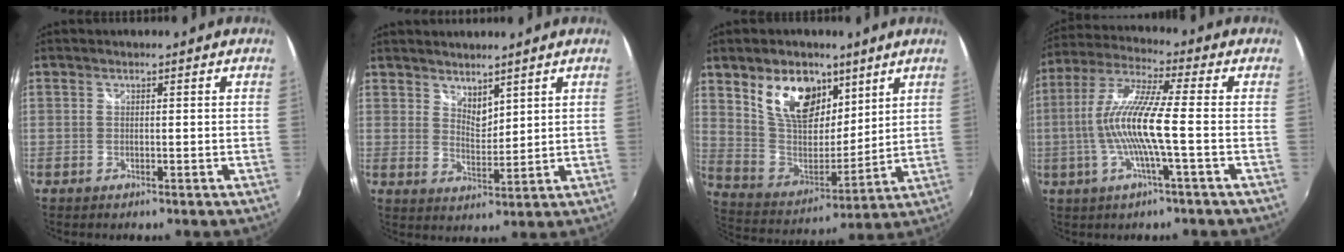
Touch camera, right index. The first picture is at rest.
{"total": 4.2, "force": [3.6, 1.6, 1.5], "torque": [-0.017, -0.005, 0.065]}
{"total": 15.9, "force": [8.8, 9.4, 9.4], "torque": [-0.178, 0.005, 0.170]}
{"total": 12.7, "force": [-2.3, 0.3, 12.5], "torque": [-0.245, 0.001, -0.044]}